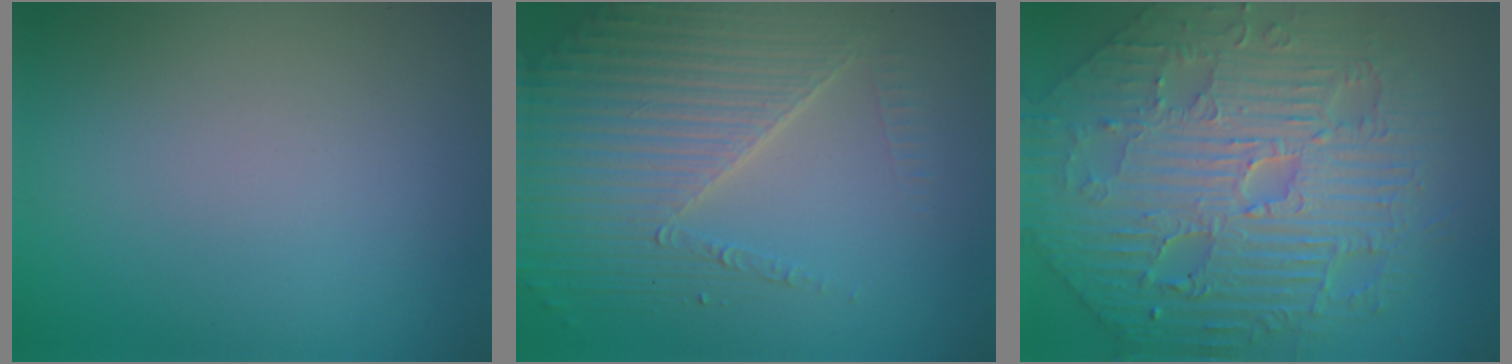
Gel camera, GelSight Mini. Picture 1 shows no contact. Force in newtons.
{"total": 5.8, "press": 4.5, "slide": 3.7}
{"total": 9.4, "press": 7.1, "slide": 6.3}